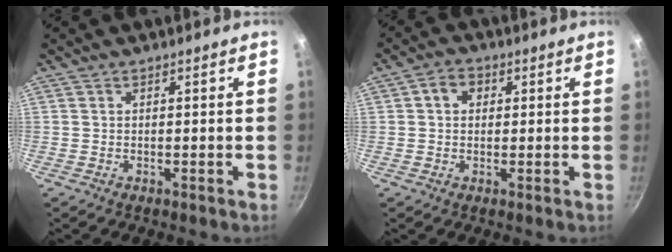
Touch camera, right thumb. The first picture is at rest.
{"total": 3.9, "force": [1.0, 3.1, 2.2], "torque": [-0.020, 0.006, 0.009]}